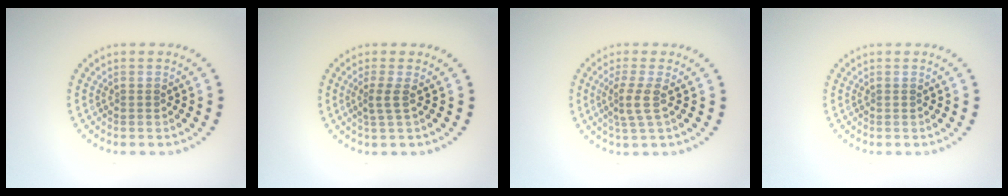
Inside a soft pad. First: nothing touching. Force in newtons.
{"total": 1.8, "press": 1.2, "slide": 1.3}
{"total": 2.4, "press": 1.7, "slide": 1.7}
{"total": 0.0}